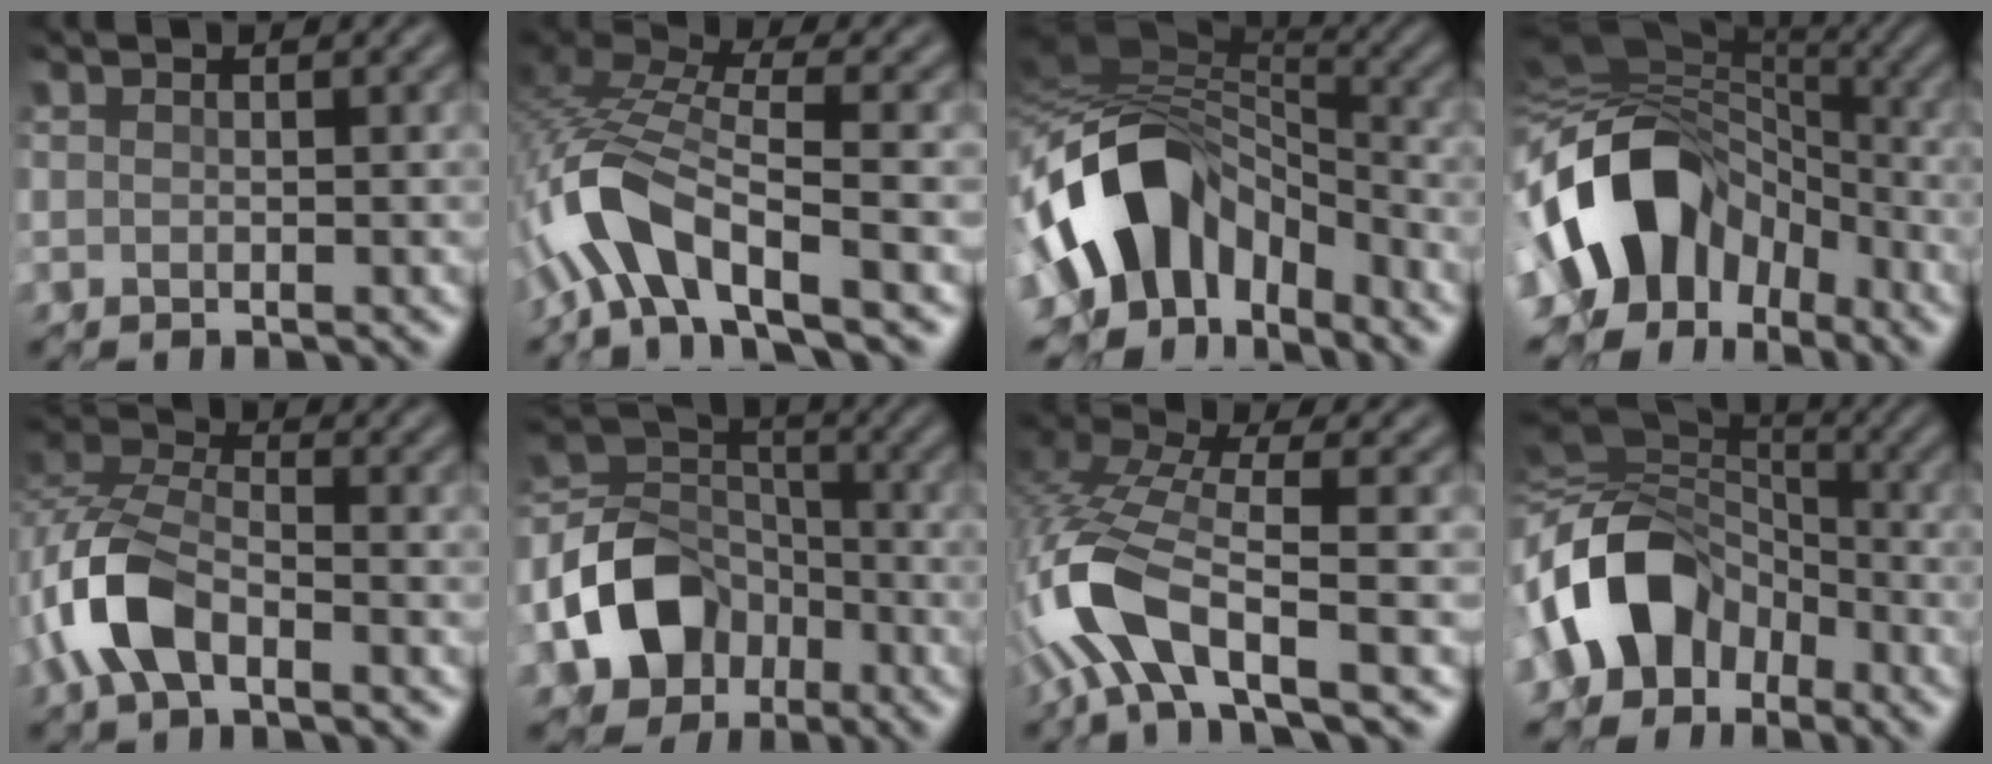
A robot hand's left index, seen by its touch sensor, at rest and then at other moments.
{"total": 7.8, "force": [-4.4, 1.8, 6.2], "torque": [-0.139, 0.009, -0.095]}
{"total": 12.0, "force": [-3.8, 7.8, 8.2], "torque": [-0.158, 0.010, -0.076]}
{"total": 13.3, "force": [-5.5, 9.6, 7.3], "torque": [-0.141, -0.007, -0.104]}
{"total": 6.0, "force": [-3.3, 2.8, 4.1], "torque": [-0.103, 0.006, -0.076]}
{"total": 8.8, "force": [-4.6, 6.3, 4.1], "torque": [-0.079, -0.005, -0.089]}
{"total": 8.6, "force": [-4.2, 2.3, 7.2], "torque": [-0.174, 0.008, -0.096]}
{"total": 10.8, "force": [-4.2, 7.5, 6.5], "torque": [-0.134, -0.001, -0.086]}